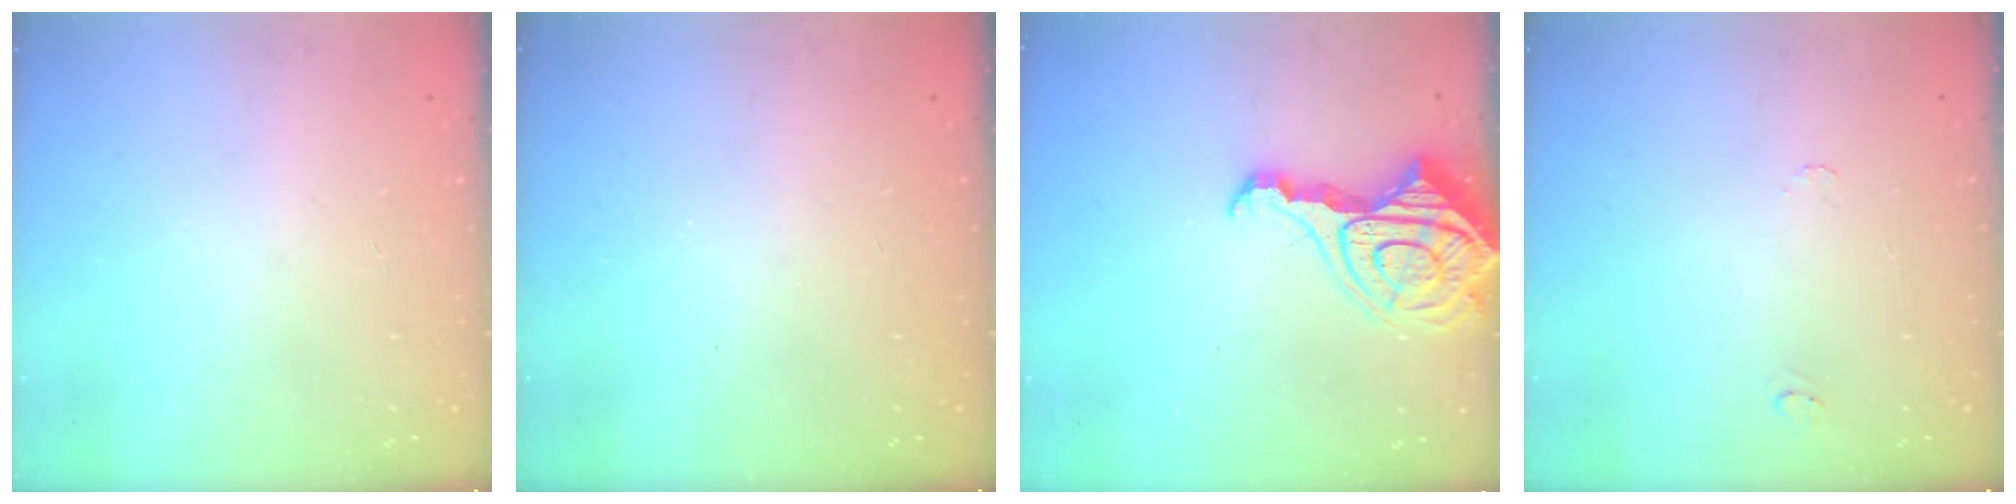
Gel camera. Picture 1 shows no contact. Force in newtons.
{"total": 0.0}
{"total": 14.1, "press": 14.0, "slide": 1.4}
{"total": 4.9, "press": 4.9, "slide": 0.5}